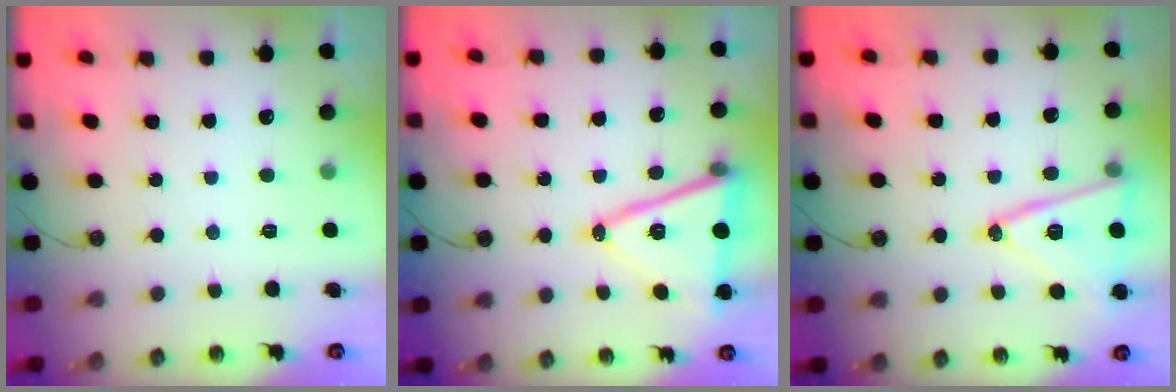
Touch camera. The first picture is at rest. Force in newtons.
{"total": 15.0, "press": 14.5, "slide": 3.7}
{"total": 15.3, "press": 14.8, "slide": 3.5}